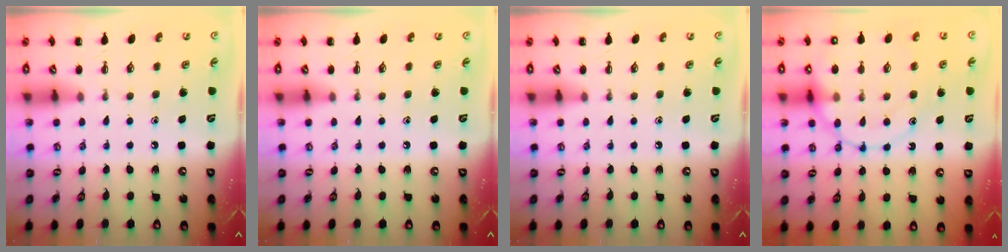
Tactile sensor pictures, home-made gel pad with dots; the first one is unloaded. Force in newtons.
{"total": 0.0}
{"total": 0.0}
{"total": 15.8, "press": 15.7, "slide": 1.8}